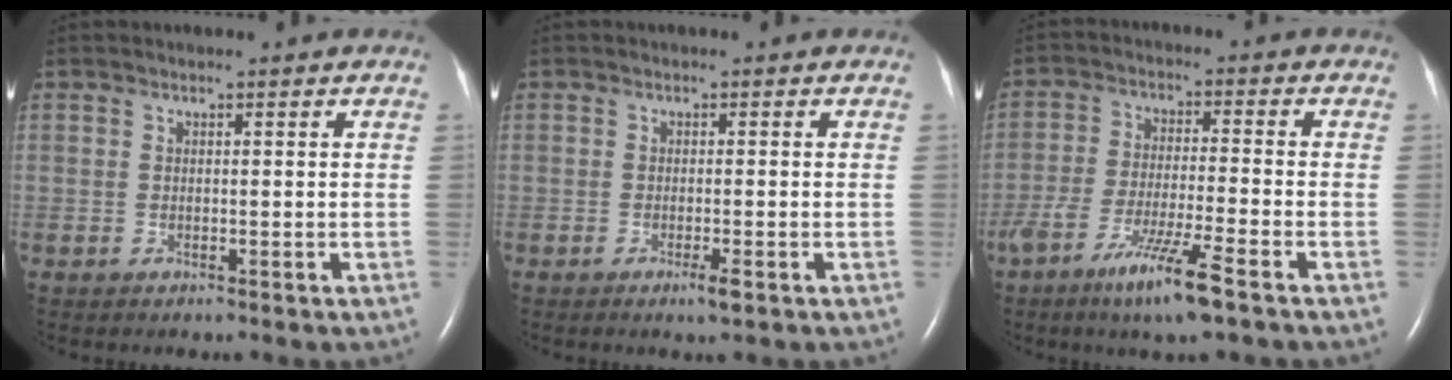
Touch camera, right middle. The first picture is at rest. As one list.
[{"total": 1.7, "force": [-0.9, 0.1, 1.4], "torque": [-0.027, -0.003, -0.014]}, {"total": 9.7, "force": [-6.0, -0.1, 7.6], "torque": [-0.150, -0.025, -0.109]}]